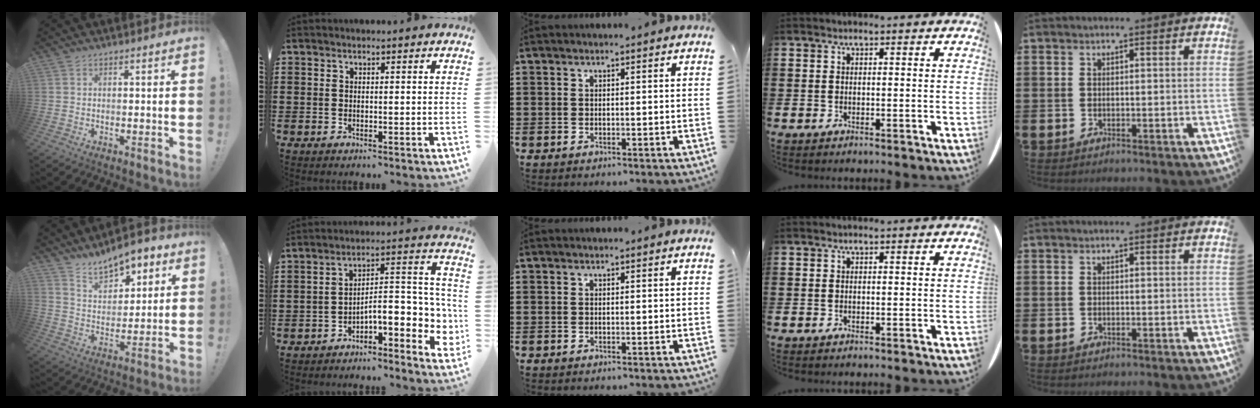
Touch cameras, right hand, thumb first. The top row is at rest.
{"thumb": {"total": 10.8, "force": [8.8, 5.0, 4.0], "torque": [-0.072, -0.061, 0.164]}, "index": {"total": 7.2, "force": [-2.8, 2.9, 5.9], "torque": [-0.082, -0.025, -0.059]}}